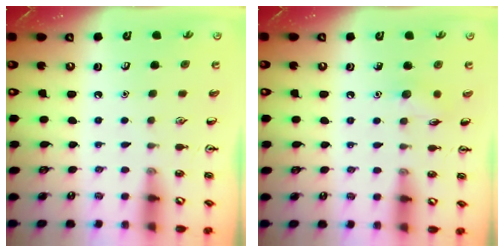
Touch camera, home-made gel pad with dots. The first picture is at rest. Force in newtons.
{"total": 6.2, "press": 6.0, "slide": 1.7}